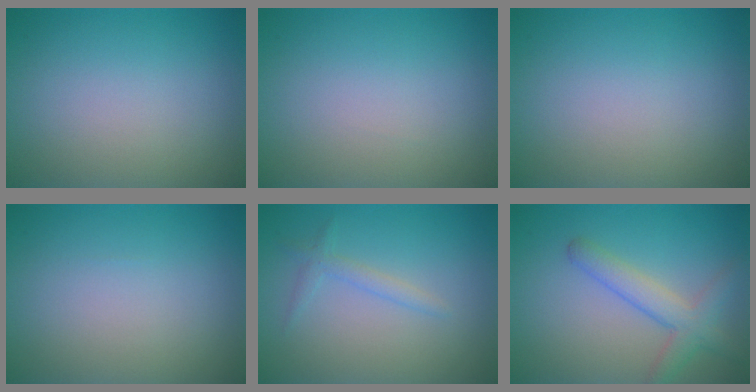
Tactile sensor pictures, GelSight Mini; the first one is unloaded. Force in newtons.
{"total": 0.0}
{"total": 0.0}
{"total": 0.0}
{"total": 1.3, "press": 1.3, "slide": 0.1}
{"total": 3.5, "press": 3.5, "slide": 0.2}